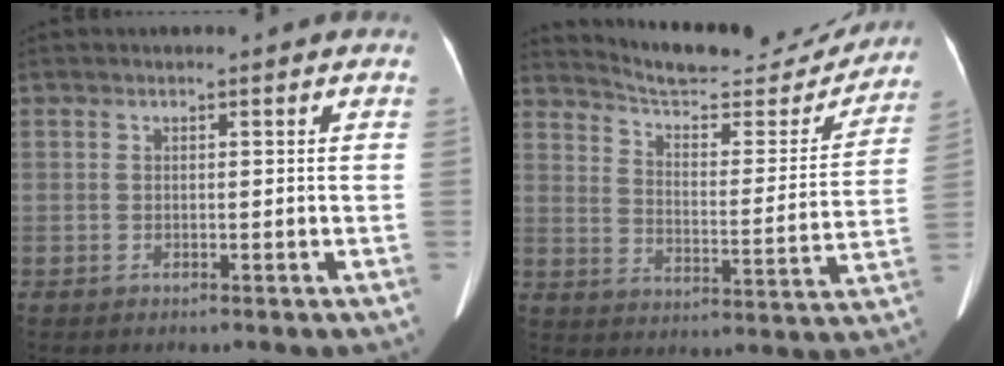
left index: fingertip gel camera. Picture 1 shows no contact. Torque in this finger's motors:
{"motor_torque": [0.84, -1.30, 0.00, 0.05]}